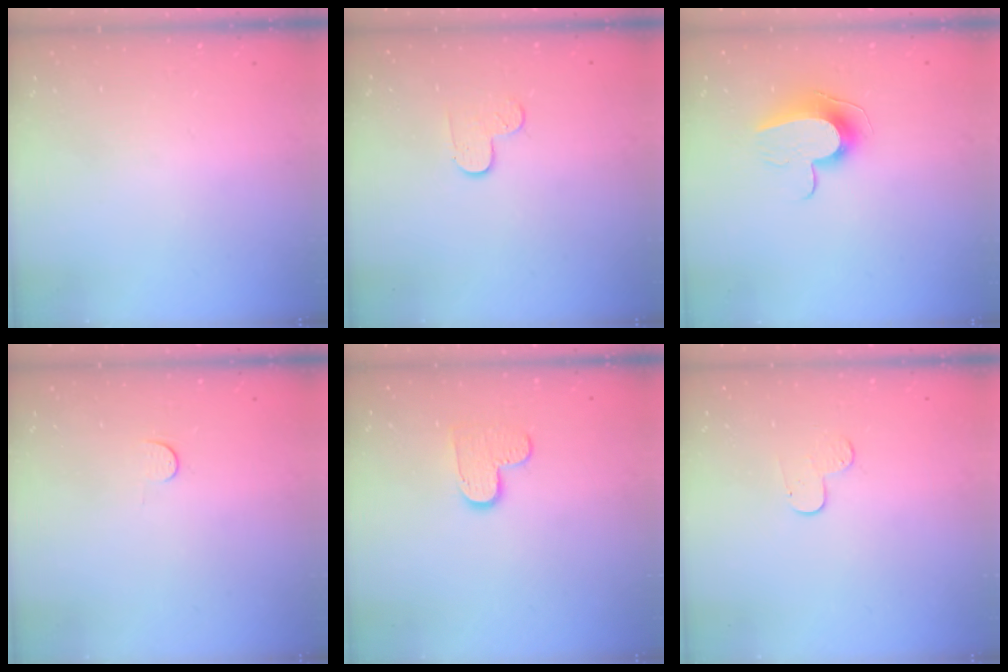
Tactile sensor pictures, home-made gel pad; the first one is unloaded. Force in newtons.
{"total": 4.3, "press": 4.3, "slide": 0.4}
{"total": 11.2, "press": 11.1, "slide": 0.5}
{"total": 2.8, "press": 2.8, "slide": 0.4}
{"total": 7.0, "press": 7.0, "slide": 0.3}
{"total": 5.5, "press": 5.5, "slide": 0.6}